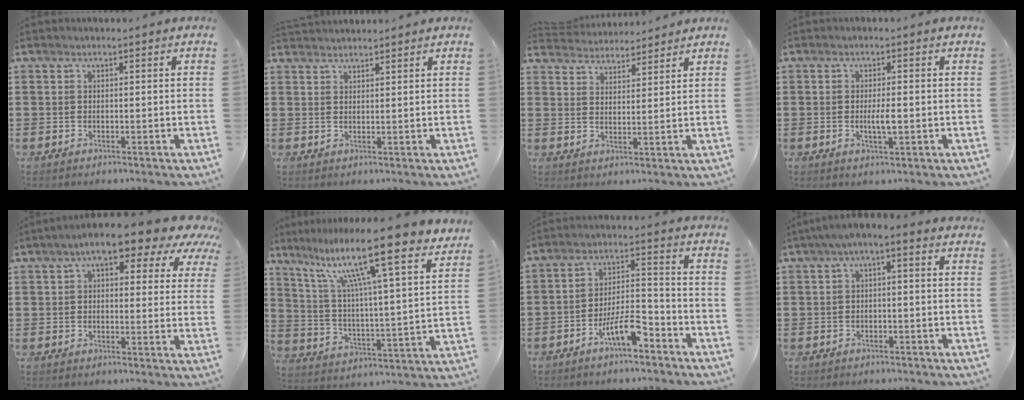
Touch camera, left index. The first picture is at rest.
{"total": 1.7, "force": [1.7, 0.1, 0.0], "torque": [-0.004, 0.001, 0.034]}
{"total": 4.0, "force": [4.0, 0.5, -0.2], "torque": [-0.014, -0.016, 0.072]}
{"total": 3.0, "force": [-0.4, 0.6, 3.0], "torque": [-0.059, -0.005, -0.009]}
{"total": 8.3, "force": [5.6, 2.6, 5.5], "torque": [-0.094, -0.019, 0.089]}
{"total": 13.1, "force": [10.5, 0.2, 7.9], "torque": [-0.166, -0.079, 0.163]}
{"total": 7.6, "force": [-4.9, 2.0, 5.4], "torque": [-0.108, 0.010, -0.091]}
{"total": 2.6, "force": [-2.1, 0.4, 1.5], "torque": [-0.032, -0.003, -0.048]}